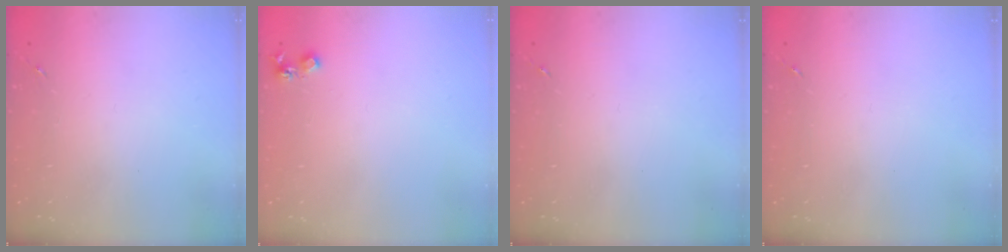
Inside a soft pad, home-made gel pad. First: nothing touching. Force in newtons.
{"total": 4.8, "press": 4.7, "slide": 0.7}
{"total": 0.0}
{"total": 0.0}